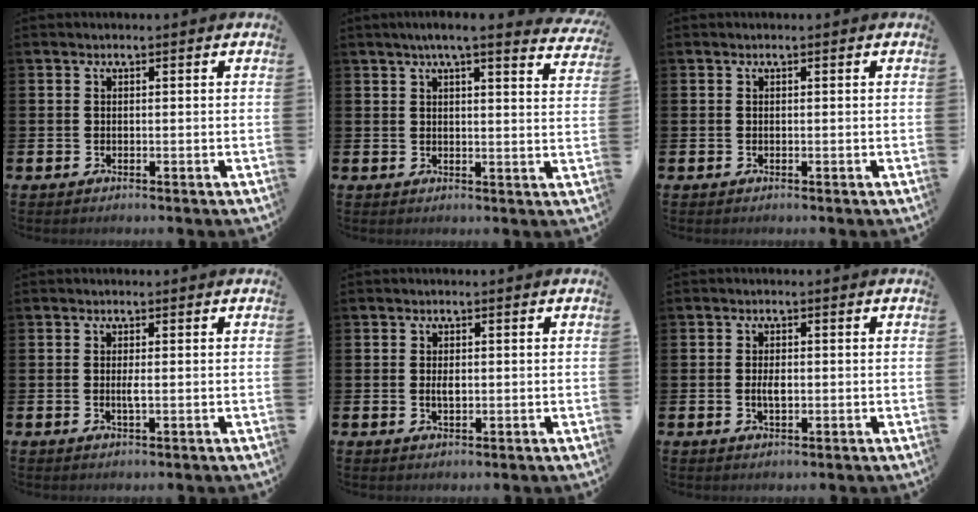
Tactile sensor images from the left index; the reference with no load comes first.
{"total": 4.7, "force": [4.2, -0.1, 2.1], "torque": [-0.038, -0.017, 0.069]}
{"total": 0.0}
{"total": 1.0, "force": [0.0, 0.0, 1.0], "torque": [-0.021, -0.002, 0.000]}
{"total": 1.5, "force": [0.1, 0.7, 1.3], "torque": [-0.020, 0.002, -0.001]}
{"total": 2.0, "force": [-0.1, 1.0, 1.8], "torque": [-0.029, 0.000, -0.004]}